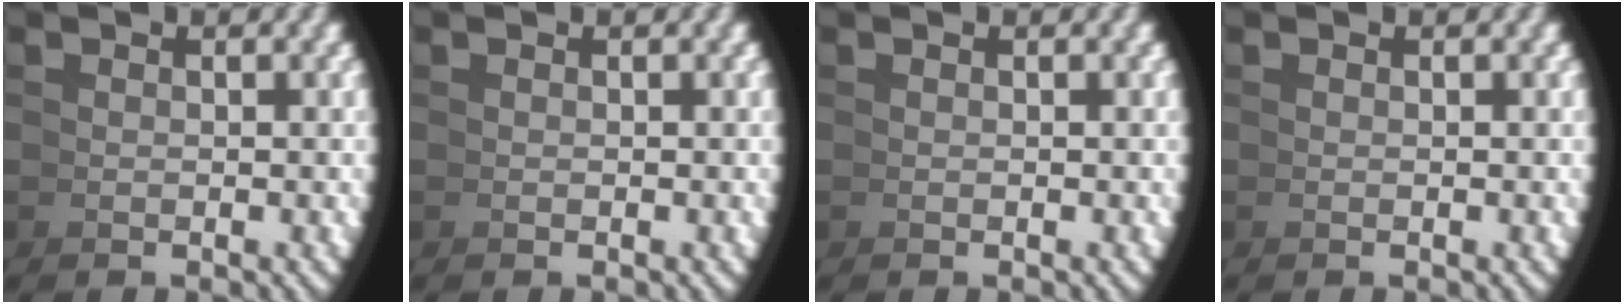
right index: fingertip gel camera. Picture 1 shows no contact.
{"total": 0.0}
{"total": 0.0}
{"total": 0.0}